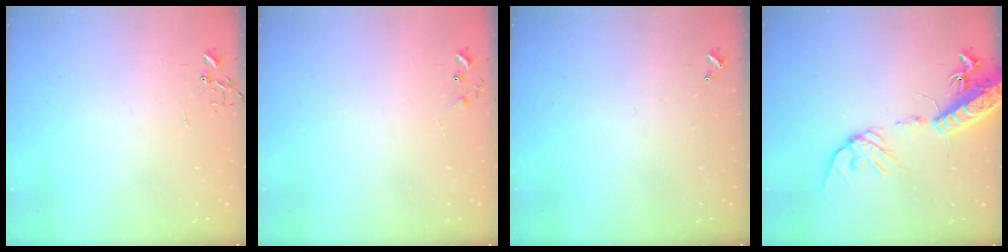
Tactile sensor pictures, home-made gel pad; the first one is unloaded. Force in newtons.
{"total": 5.6, "press": 5.6, "slide": 0.6}
{"total": 0.0}
{"total": 18.0, "press": 17.6, "slide": 3.8}